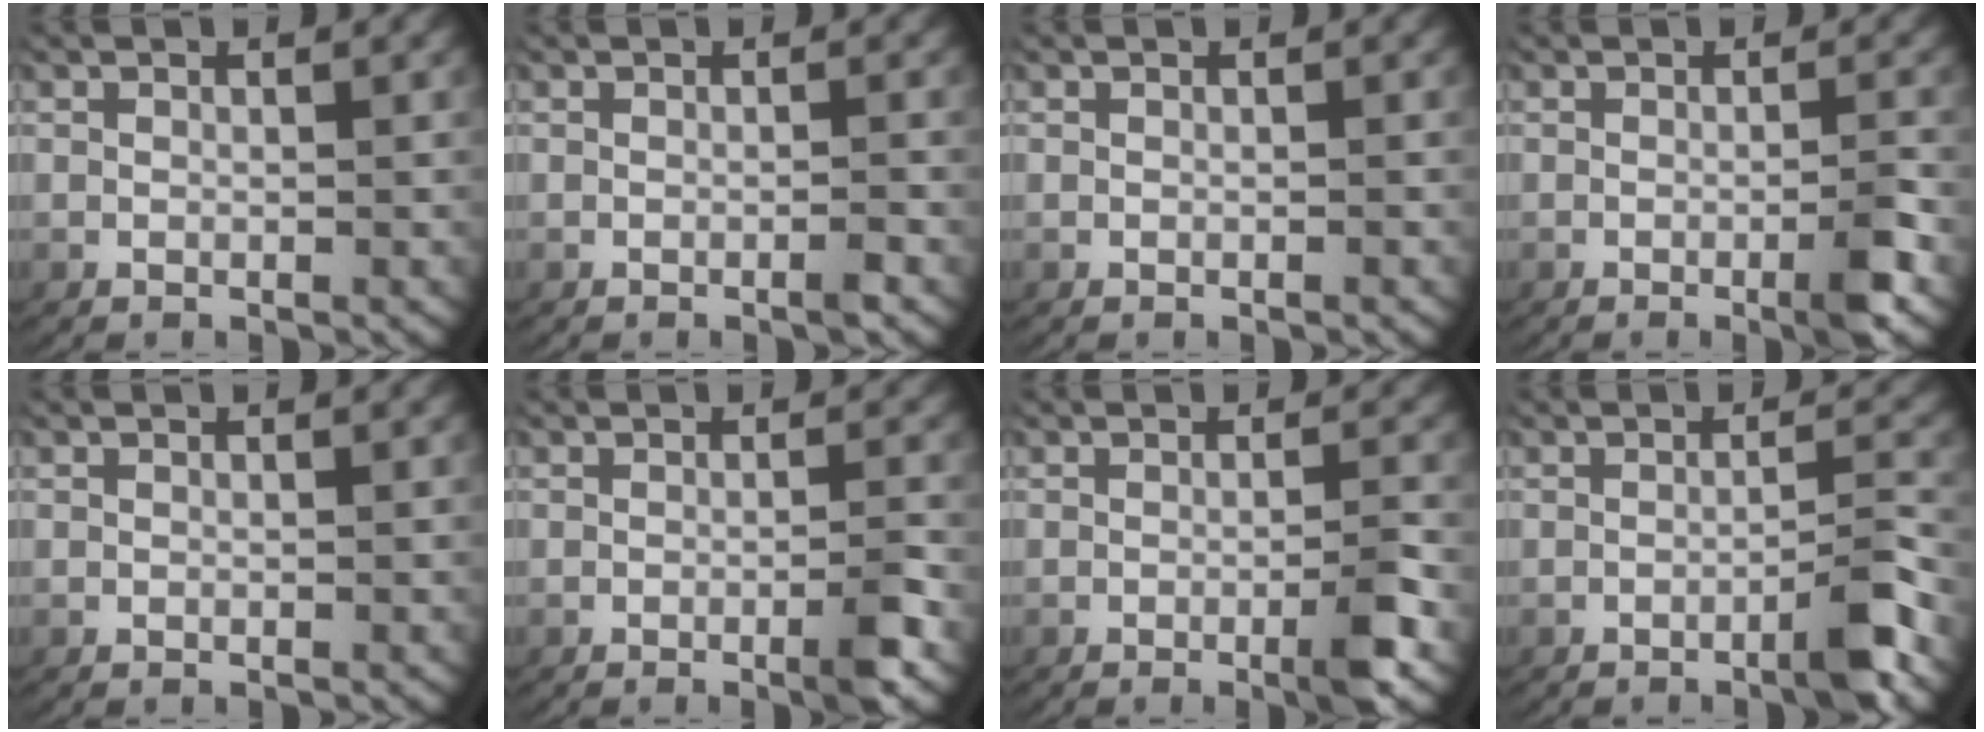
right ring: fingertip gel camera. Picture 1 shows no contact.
{"total": 0.8, "force": [-0.5, 0.0, 0.6], "torque": [-0.006, 0.006, -0.012]}
{"total": 0.0}
{"total": 2.6, "force": [-0.9, 0.3, 2.4], "torque": [-0.031, 0.004, -0.019]}
{"total": 0.0}
{"total": 2.3, "force": [-0.9, 0.2, 2.1], "torque": [-0.025, 0.005, -0.019]}
{"total": 3.0, "force": [-1.0, 0.3, 2.8], "torque": [-0.038, 0.004, -0.020]}
{"total": 3.2, "force": [-1.5, 0.5, 2.8], "torque": [-0.039, 0.005, -0.029]}